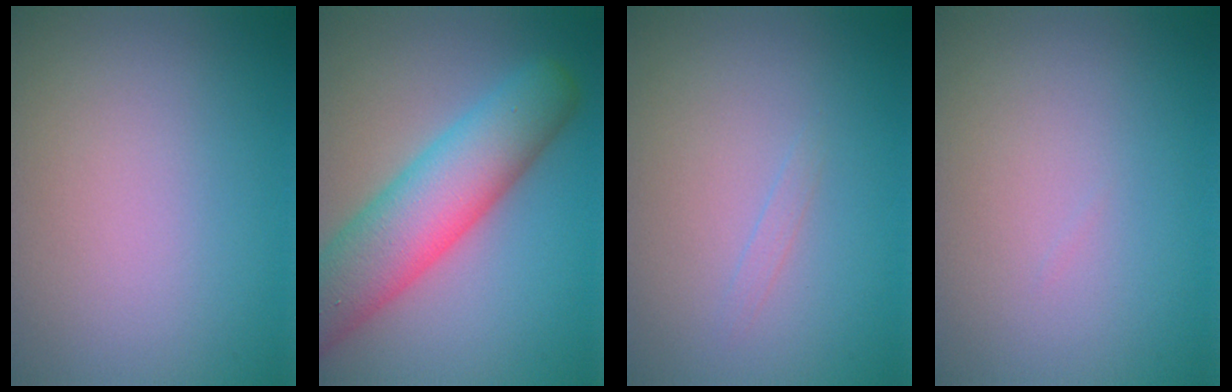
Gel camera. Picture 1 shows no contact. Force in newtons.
{"total": 8.9, "press": 8.9, "slide": 0.6}
{"total": 0.6, "press": 0.6, "slide": 0.0}
{"total": 0.0}